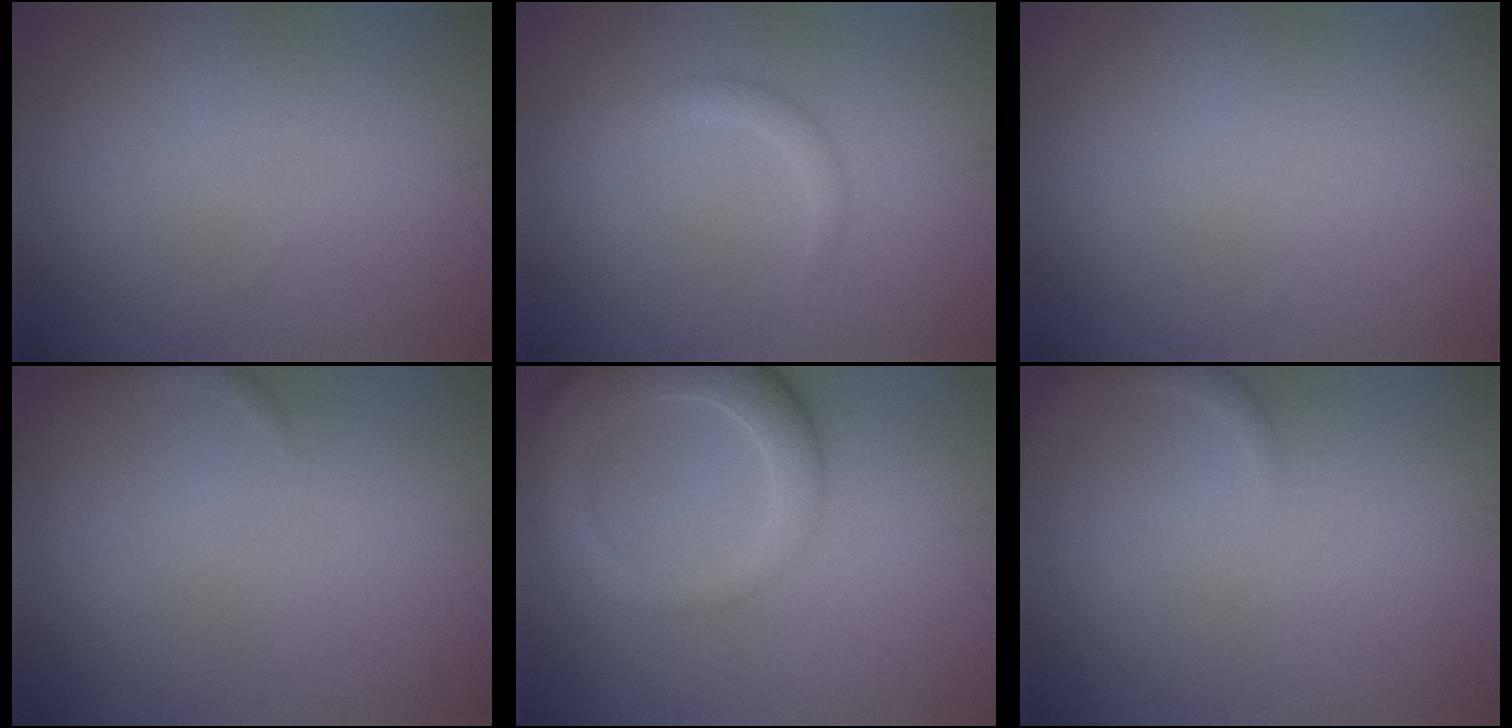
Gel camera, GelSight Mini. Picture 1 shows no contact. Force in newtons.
{"total": 1.3, "press": 1.3, "slide": 0.1}
{"total": 0.0}
{"total": 1.0, "press": 1.0, "slide": 0.1}
{"total": 6.8, "press": 6.8, "slide": 0.6}
{"total": 1.5, "press": 1.5, "slide": 0.1}